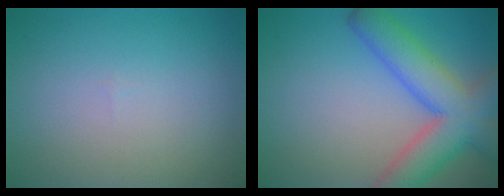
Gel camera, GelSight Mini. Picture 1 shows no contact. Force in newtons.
{"total": 8.1, "press": 8.1, "slide": 0.5}